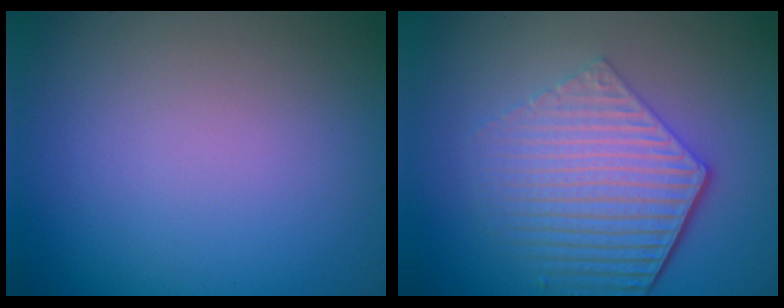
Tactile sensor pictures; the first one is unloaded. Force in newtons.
{"total": 6.2, "press": 4.5, "slide": 4.2}